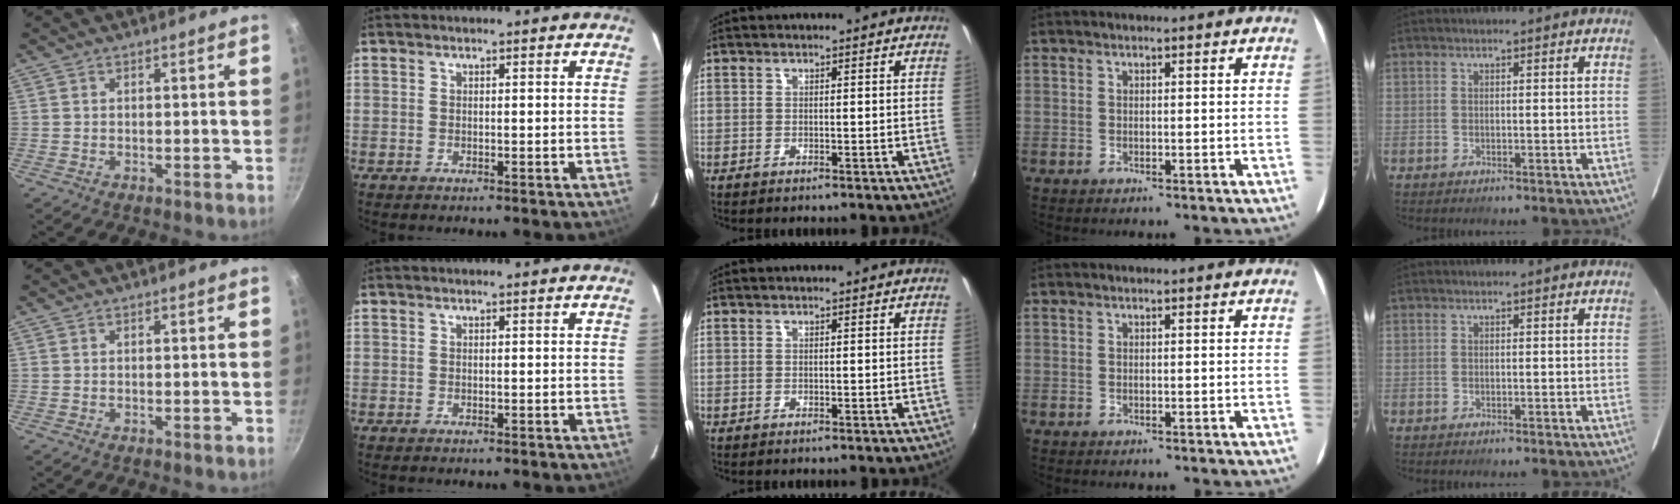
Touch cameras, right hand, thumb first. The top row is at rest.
{}